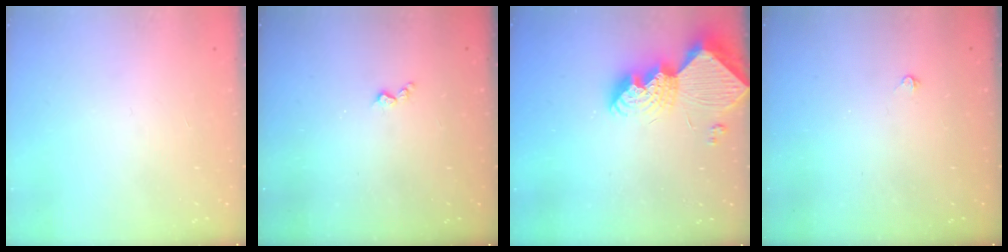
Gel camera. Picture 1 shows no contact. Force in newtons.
{"total": 3.0, "press": 2.9, "slide": 0.6}
{"total": 17.1, "press": 17.0, "slide": 1.4}
{"total": 2.4, "press": 2.4, "slide": 0.5}